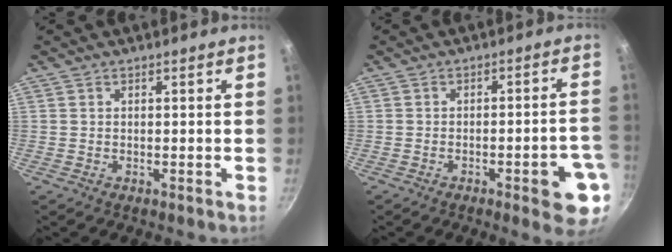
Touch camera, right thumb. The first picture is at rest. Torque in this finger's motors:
{"motor_torque": [1.52, 1.17, 1.19, -0.59, 0.22]}